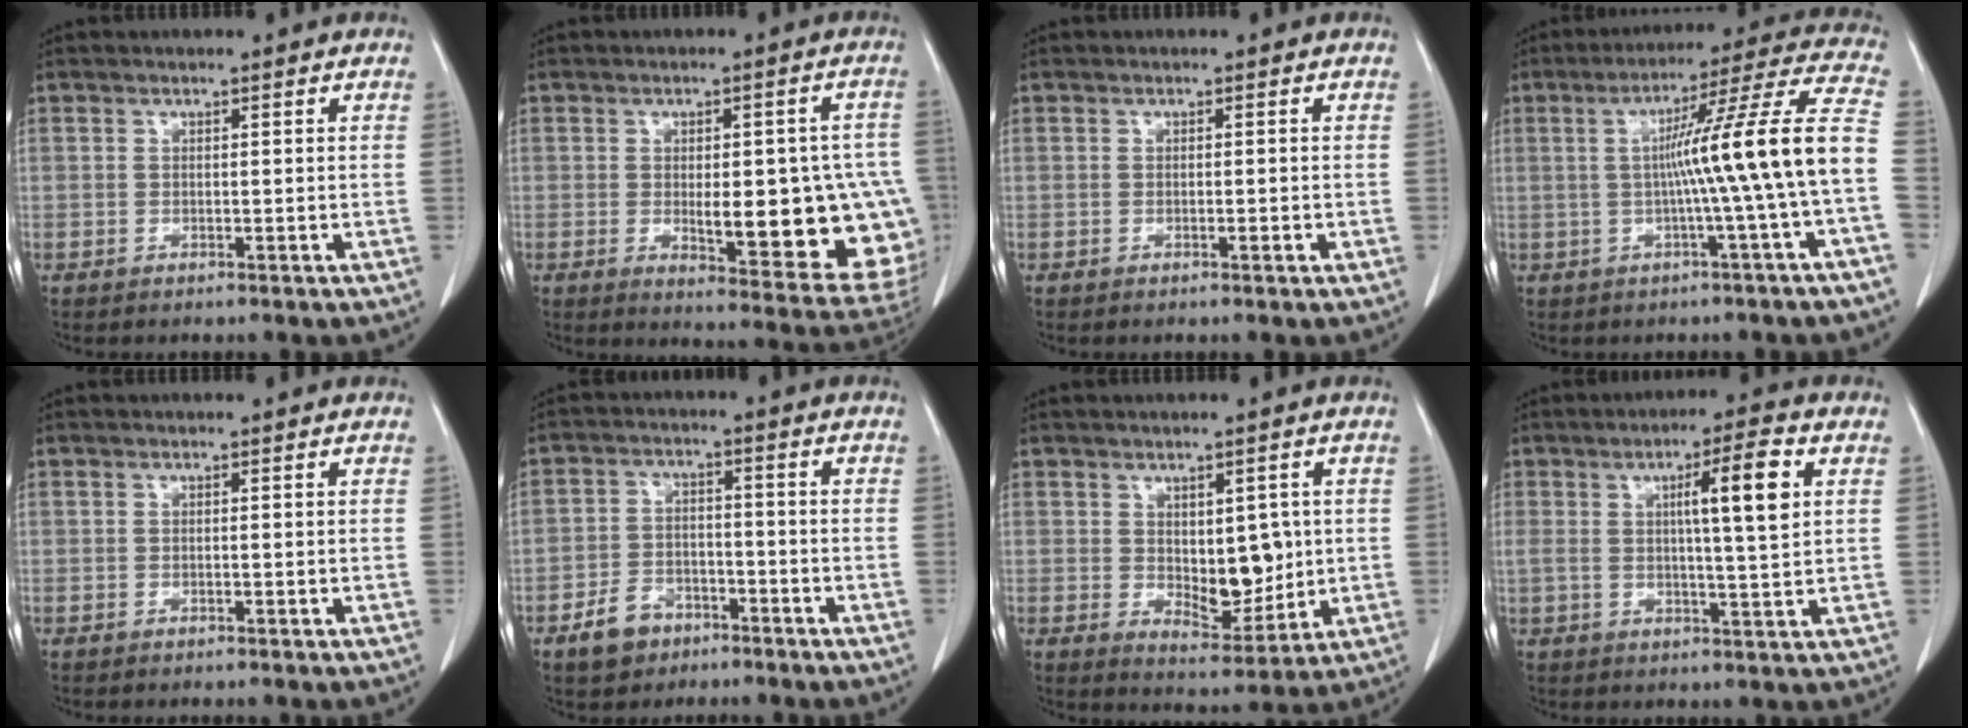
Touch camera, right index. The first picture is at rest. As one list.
[{"total": 18.5, "force": [-2.4, 5.7, 17.4], "torque": [-0.137, 0.012, -0.003]}, {"total": 0.8, "force": [-0.3, 0.1, 0.7], "torque": [-0.010, 0.000, -0.002]}, {"total": 14.5, "force": [-1.5, -2.4, 14.2], "torque": [-0.200, 0.016, -0.027]}, {"total": 0.0}, {"total": 6.1, "force": [-4.0, 4.0, 2.3], "torque": [-0.053, 0.007, -0.066]}, {"total": 7.4, "force": [0.5, 3.9, 6.3], "torque": [-0.084, -0.005, 0.025]}, {"total": 8.2, "force": [2.2, 0.2, 7.9], "torque": [-0.127, 0.007, 0.034]}]